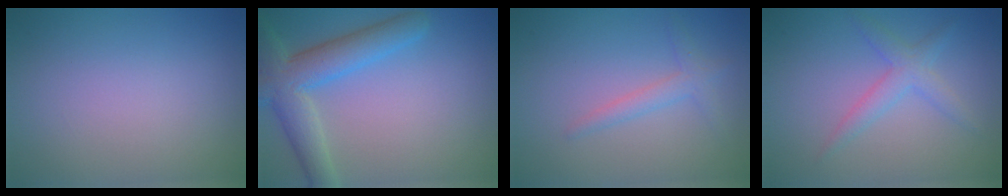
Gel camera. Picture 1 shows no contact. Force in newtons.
{"total": 5.9, "press": 5.9, "slide": 0.3}
{"total": 1.7, "press": 1.7, "slide": 0.1}
{"total": 2.3, "press": 2.3, "slide": 0.2}